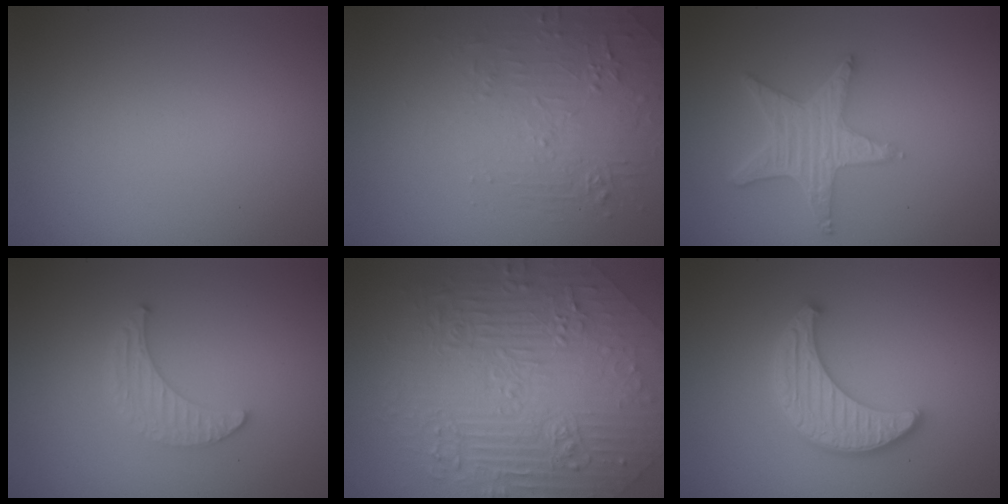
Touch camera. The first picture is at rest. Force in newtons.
{"total": 2.2, "press": 1.3, "slide": 1.8}
{"total": 5.1, "press": 4.1, "slide": 3.1}
{"total": 2.2, "press": 2.2, "slide": 0.5}
{"total": 11.1, "press": 7.5, "slide": 8.1}
{"total": 4.2, "press": 3.8, "slide": 1.9}